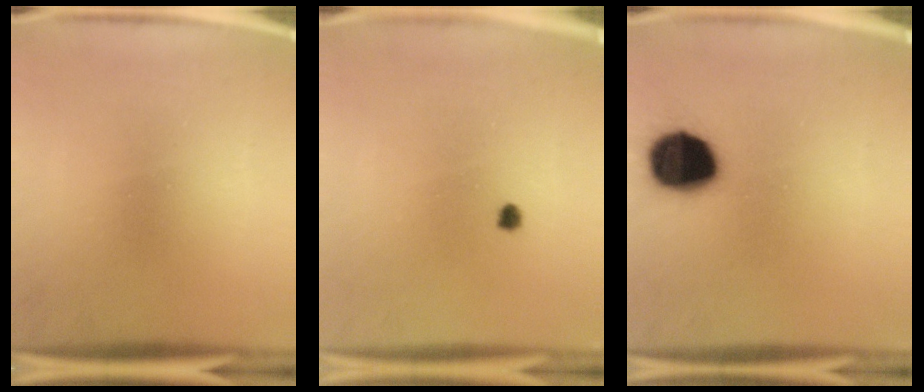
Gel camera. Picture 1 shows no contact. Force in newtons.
{"total": 0.9}
{"total": 15.2}